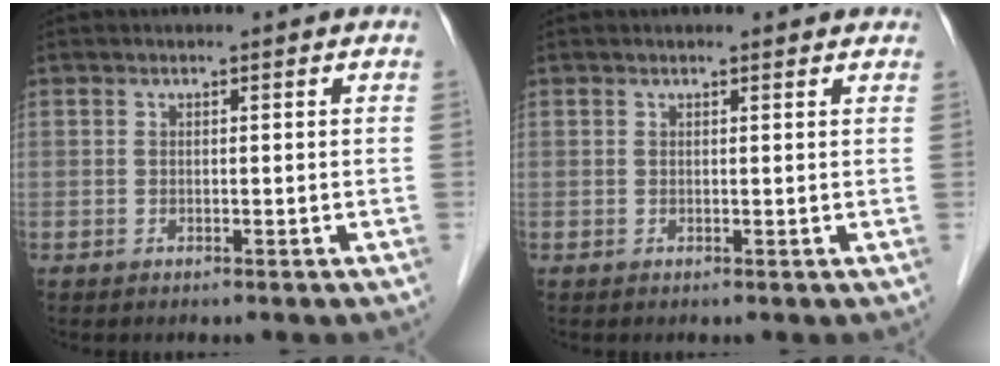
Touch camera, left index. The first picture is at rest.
{"total": 2.7, "force": [2.5, 0.7, 0.9], "torque": [-0.014, 0.011, 0.020]}